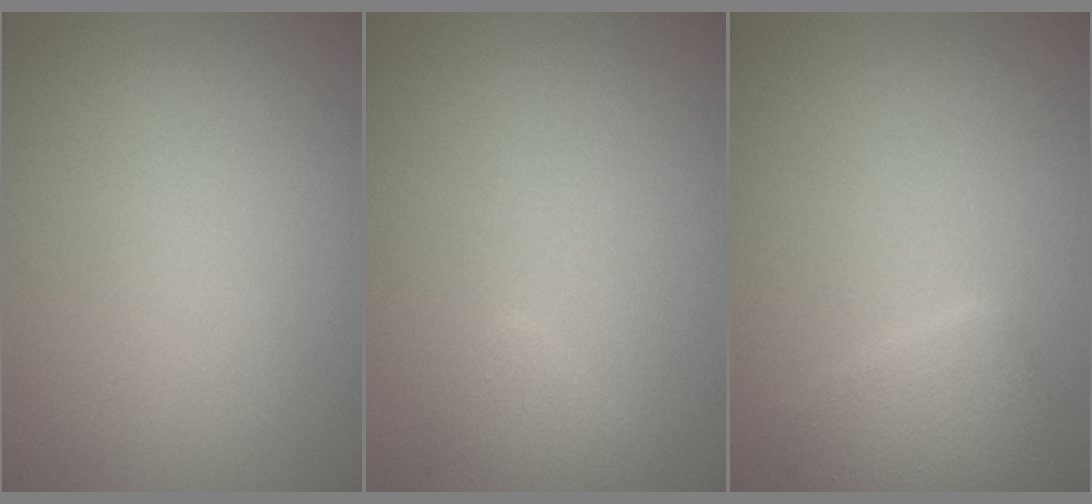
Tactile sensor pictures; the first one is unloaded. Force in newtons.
{"total": 1.2, "press": 1.2, "slide": 0.1}
{"total": 2.4, "press": 2.4, "slide": 0.1}